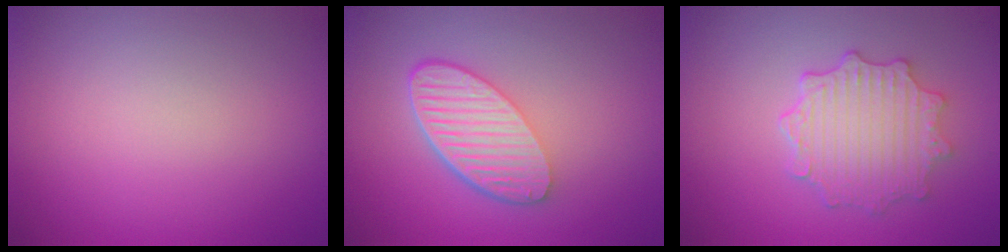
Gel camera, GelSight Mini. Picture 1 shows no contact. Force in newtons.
{"total": 5.6, "press": 4.0, "slide": 3.9}
{"total": 4.7, "press": 3.9, "slide": 2.6}